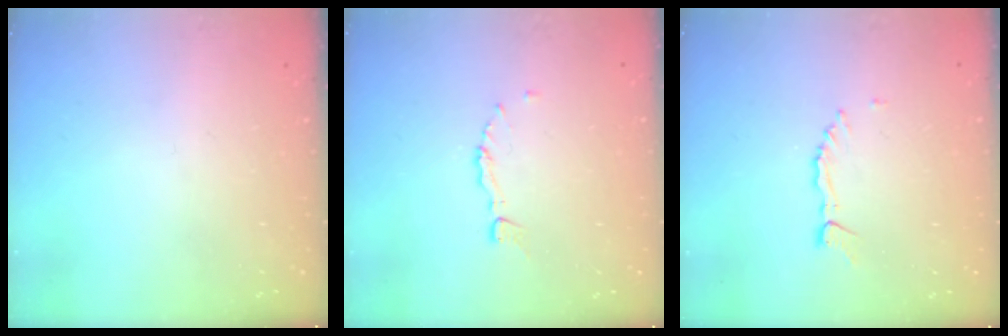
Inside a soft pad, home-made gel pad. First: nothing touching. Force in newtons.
{"total": 3.3, "press": 3.2, "slide": 0.3}
{"total": 1.7, "press": 1.7, "slide": 0.2}